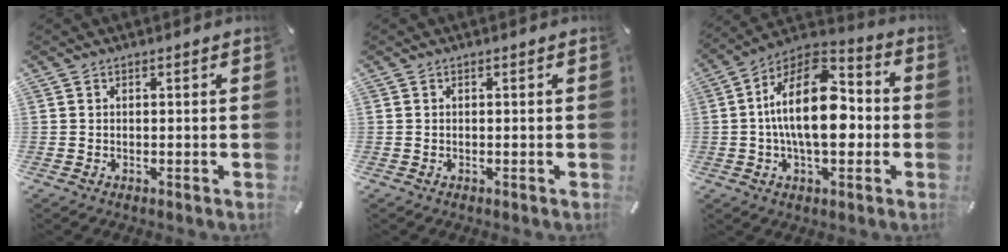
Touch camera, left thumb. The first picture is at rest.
{"total": 0.0}
{"total": 18.9, "force": [-0.5, 10.6, 15.7], "torque": [-0.282, -0.002, -0.018]}